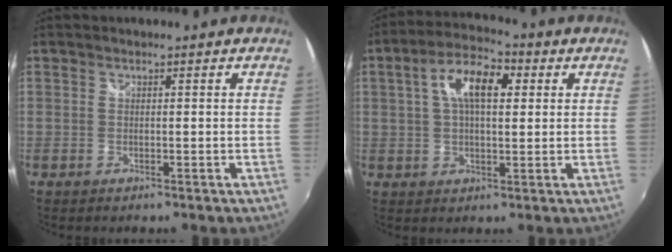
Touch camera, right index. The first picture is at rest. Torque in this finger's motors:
{"motor_torque": [0.57, 0.27, 0.61, 0.10]}